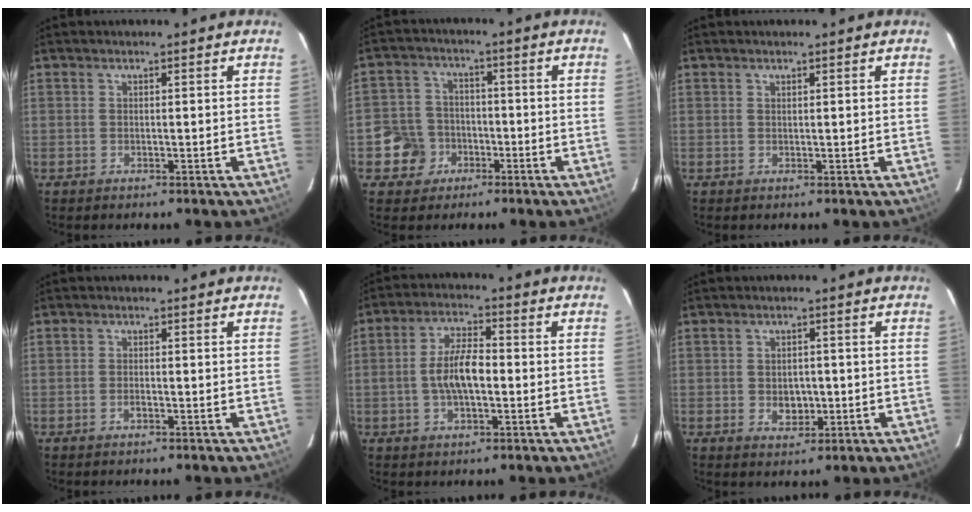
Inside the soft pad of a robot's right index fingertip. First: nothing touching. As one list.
[{"total": 6.9, "force": [-2.8, 6.3, 1.0], "torque": [-0.040, 0.024, -0.044]}, {"total": 0.0}, {"total": 1.0, "force": [-0.6, 0.4, 0.7], "torque": [-0.015, 0.000, -0.009]}, {"total": 7.5, "force": [-1.1, 3.0, 6.8], "torque": [-0.131, 0.010, -0.018]}, {"total": 4.1, "force": [-0.8, 3.1, 2.4], "torque": [-0.041, -0.002, -0.006]}]